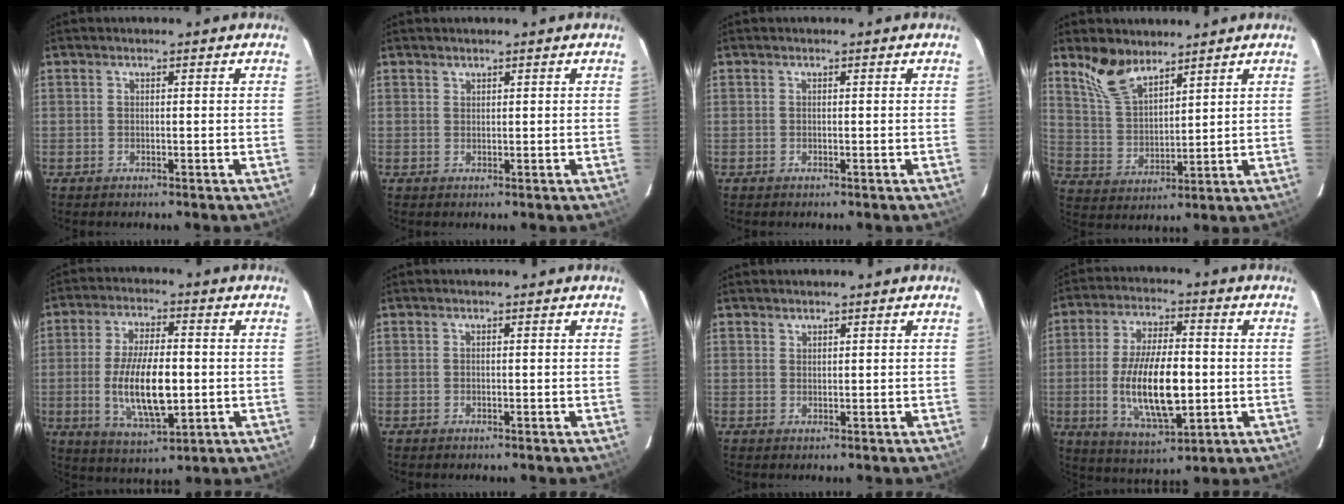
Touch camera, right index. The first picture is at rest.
{"total": 0.7, "force": [0.7, 0.3, 0.0], "torque": [0.001, 0.001, 0.014]}
{"total": 0.0}
{"total": 8.9, "force": [6.8, 3.7, 4.4], "torque": [-0.088, 0.008, 0.143]}
{"total": 13.2, "force": [-1.7, 5.2, 12.0], "torque": [-0.232, -0.012, -0.024]}
{"total": 0.0}
{"total": 0.9, "force": [0.8, 0.4, 0.0], "torque": [0.001, 0.002, 0.017]}
{"total": 15.3, "force": [-2.0, 6.2, 13.8], "torque": [-0.265, -0.012, -0.027]}